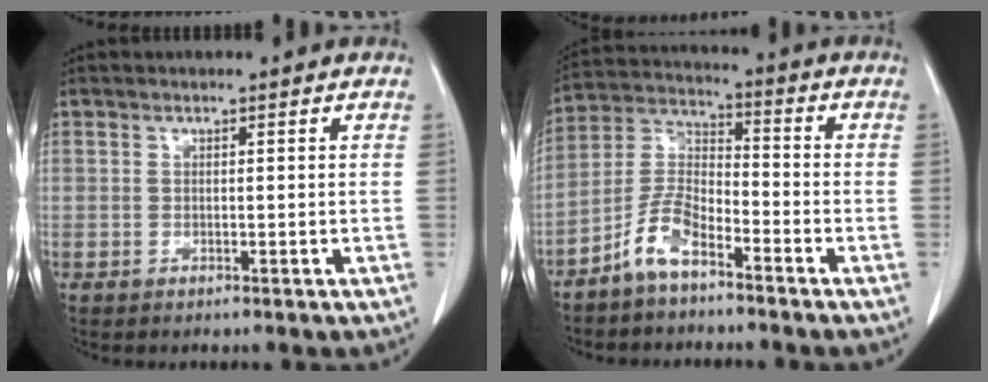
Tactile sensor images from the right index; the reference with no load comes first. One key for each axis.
{"total": 7.5, "fx": -5.1, "fy": 2.5, "fz": 4.8, "tx": -0.110, "ty": 0.006, "tz": -0.109}